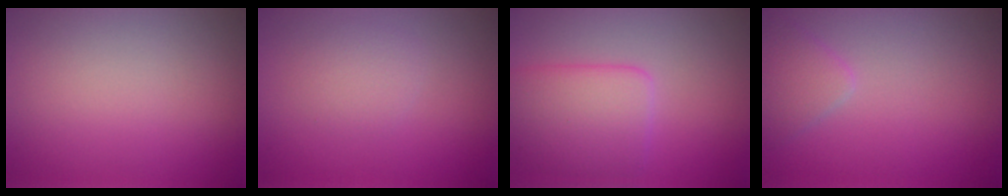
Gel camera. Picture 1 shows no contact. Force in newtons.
{"total": 1.5, "press": 1.5, "slide": 0.0}
{"total": 4.4, "press": 4.4, "slide": 0.2}
{"total": 1.9, "press": 1.9, "slide": 0.1}